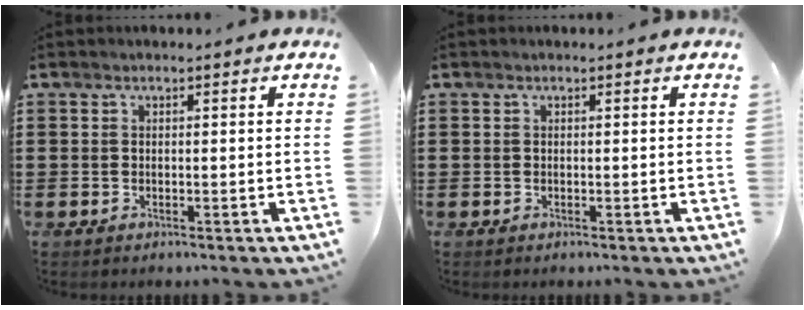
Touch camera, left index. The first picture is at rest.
{"total": 0.0}